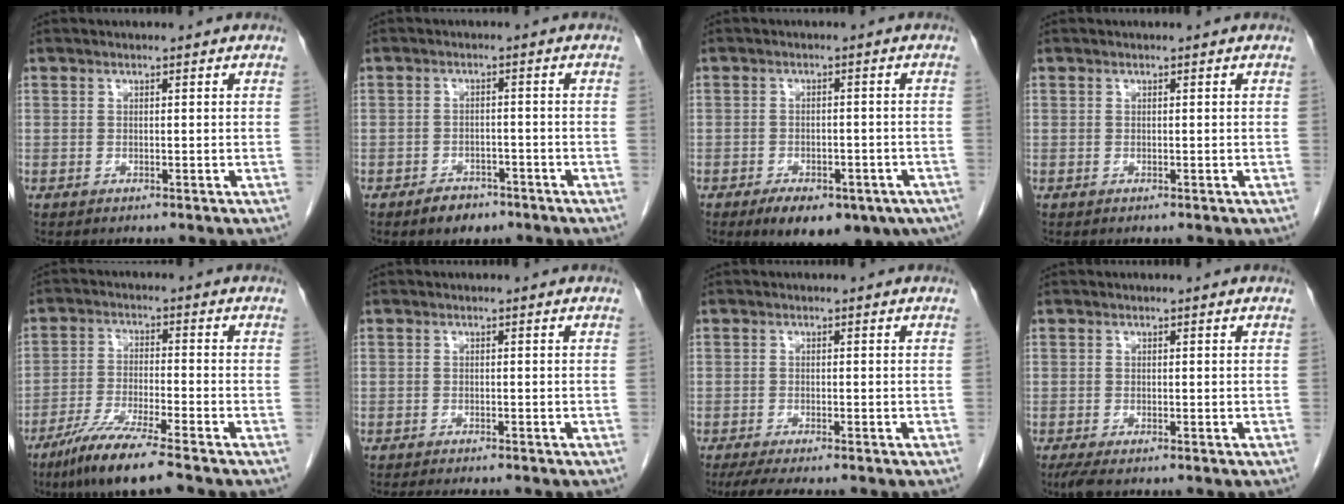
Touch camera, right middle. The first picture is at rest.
{"total": 3.6, "force": [-2.7, 2.0, 1.5], "torque": [-0.025, 0.004, -0.033]}
{"total": 13.6, "force": [-8.8, 6.8, 7.8], "torque": [-0.101, -0.005, -0.108]}
{"total": 0.0}
{"total": 8.8, "force": [-6.7, -0.3, 5.8], "torque": [-0.109, -0.030, -0.125]}
{"total": 4.6, "force": [-4.0, 0.8, 2.1], "torque": [-0.024, -0.007, -0.055]}
{"total": 5.4, "force": [-4.4, 0.5, 3.1], "torque": [-0.045, -0.012, -0.068]}
{"total": 2.1, "force": [-1.5, 0.4, 1.4], "torque": [-0.031, -0.009, -0.028]}